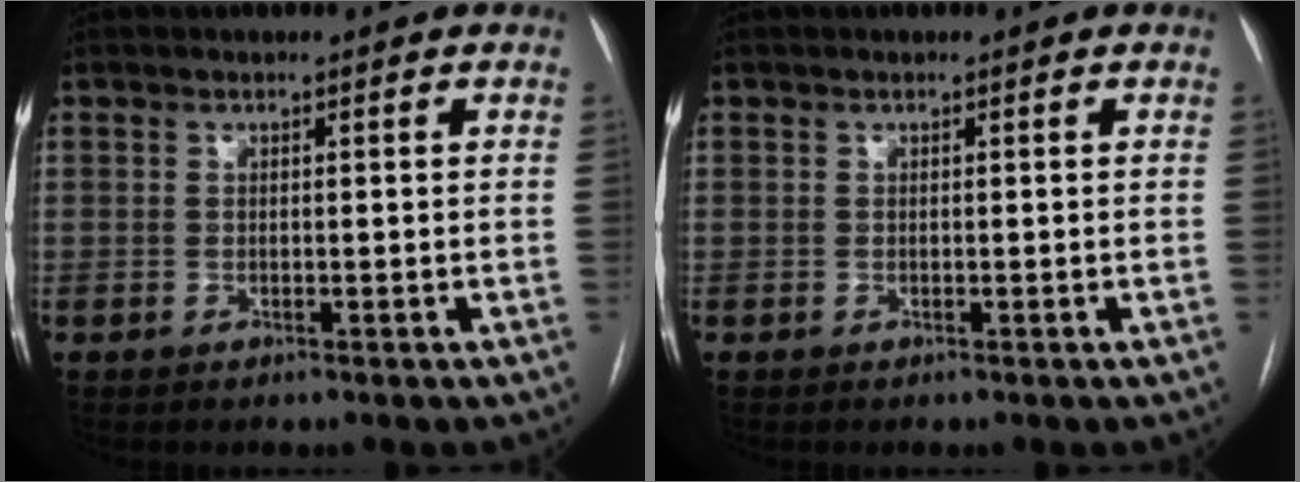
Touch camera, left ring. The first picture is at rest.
{"total": 0.0}